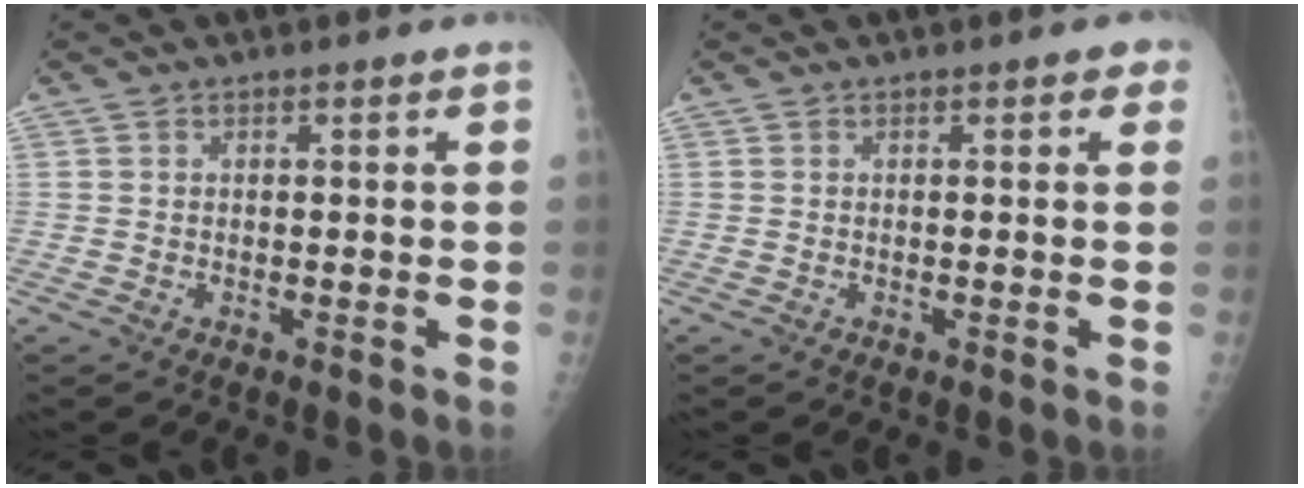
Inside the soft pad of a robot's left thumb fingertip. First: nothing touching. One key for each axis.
{"total": 1.5, "fx": 0.6, "fy": 0.8, "fz": 1.0, "tx": 0.002, "ty": 0.002, "tz": 0.003}